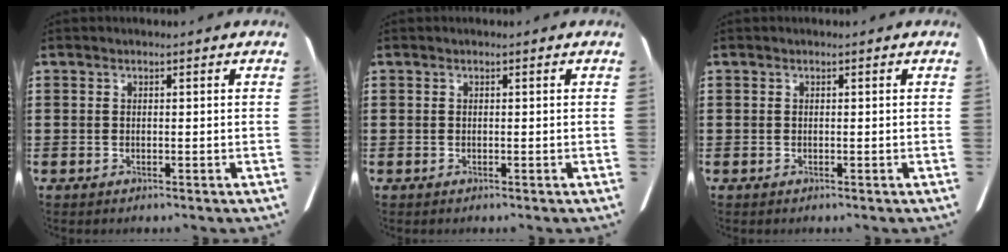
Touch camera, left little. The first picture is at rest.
{"total": 0.0}
{"total": 0.0}